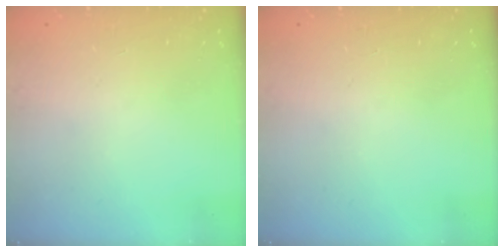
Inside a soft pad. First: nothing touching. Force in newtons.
{"total": 0.0}